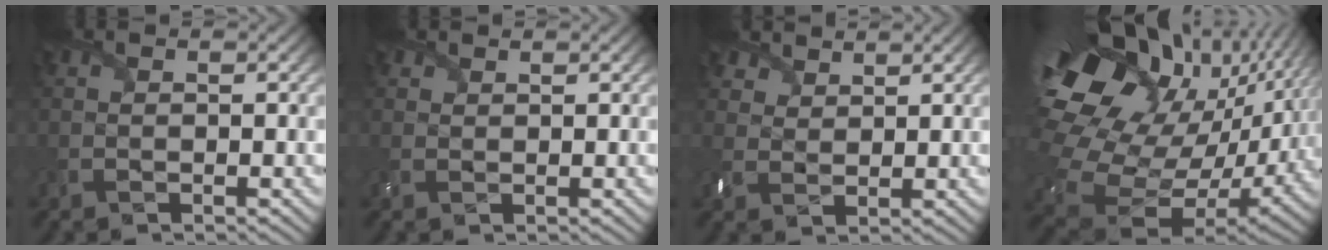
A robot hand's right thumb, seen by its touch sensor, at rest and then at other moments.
{"total": 1.4, "force": [1.1, 0.8, 0.3], "torque": [-0.011, 0.005, 0.025]}
{"total": 4.0, "force": [3.1, 2.3, 1.0], "torque": [-0.032, 0.001, 0.070]}
{"total": 19.9, "force": [5.8, 13.2, 13.7], "torque": [-0.301, -0.009, 0.136]}